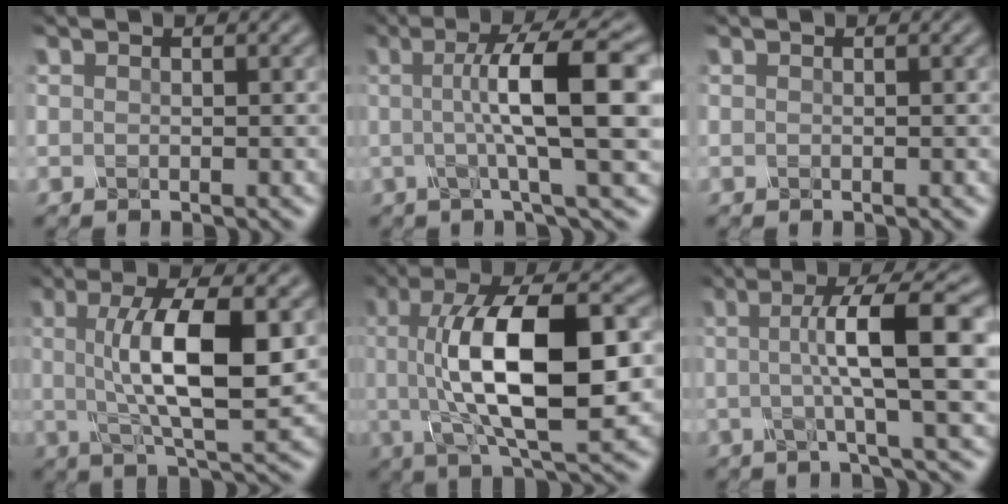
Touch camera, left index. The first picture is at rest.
{"total": 9.9, "force": [0.9, 1.8, 9.7], "torque": [-0.122, 0.011, 0.012]}
{"total": 0.0}
{"total": 8.6, "force": [0.9, 2.4, 8.2], "torque": [-0.131, -0.003, 0.017]}
{"total": 12.3, "force": [0.4, 4.3, 11.6], "torque": [-0.189, 0.006, 0.006]}
{"total": 8.8, "force": [0.8, 1.5, 8.6], "torque": [-0.117, 0.012, 0.010]}